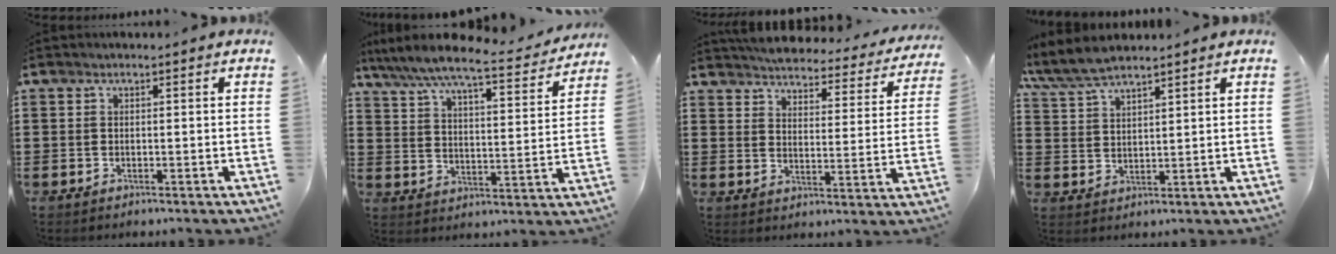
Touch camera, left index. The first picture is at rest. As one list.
[{"total": 7.5, "force": [6.7, 0.2, 3.3], "torque": [-0.093, -0.040, 0.111]}, {"total": 4.0, "force": [4.0, 0.0, 0.4], "torque": [-0.035, -0.036, 0.063]}, {"total": 5.7, "force": [4.9, 1.2, 2.6], "torque": [-0.065, -0.009, 0.091]}]